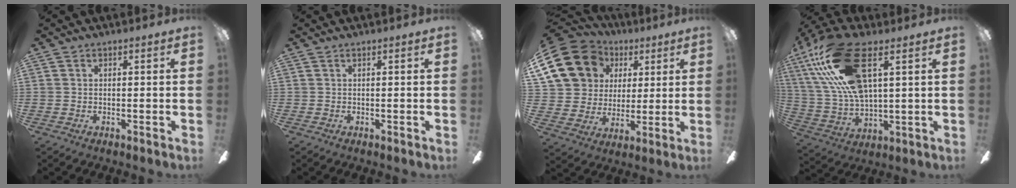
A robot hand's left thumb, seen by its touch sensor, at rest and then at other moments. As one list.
[{"total": 0.0}, {"total": 18.8, "force": [8.2, 15.4, 7.0], "torque": [-0.145, -0.030, 0.168]}, {"total": 21.7, "force": [10.3, 8.9, 16.9], "torque": [-0.368, -0.024, 0.174]}]